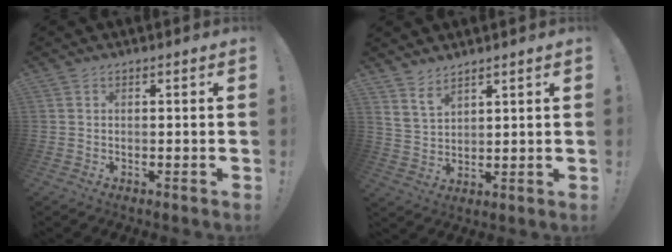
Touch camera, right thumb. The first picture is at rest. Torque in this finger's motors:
{"motor_torque": [0.06, -0.02, -0.43, 0.20, 0.05]}